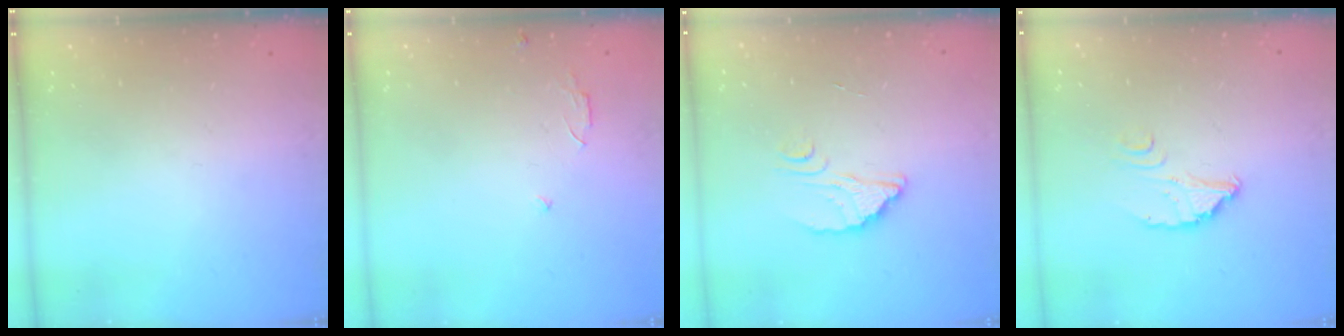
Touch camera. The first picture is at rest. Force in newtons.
{"total": 2.5, "press": 2.5, "slide": 0.2}
{"total": 2.9, "press": 2.9, "slide": 0.1}
{"total": 2.9, "press": 2.9, "slide": 0.3}